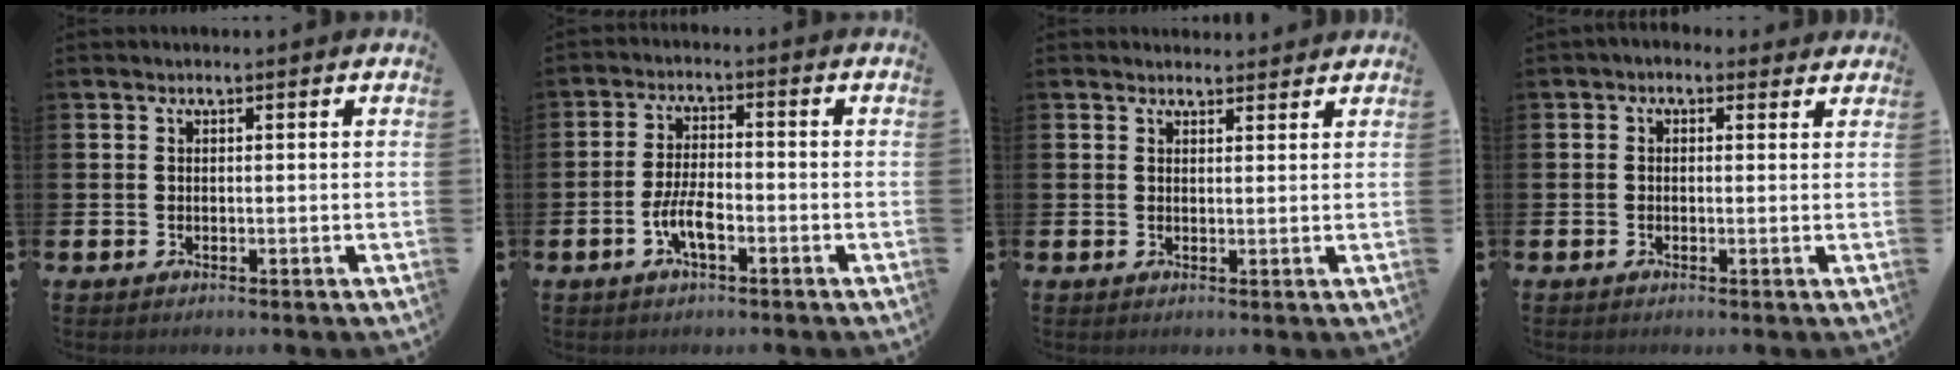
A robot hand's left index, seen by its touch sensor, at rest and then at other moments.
{"total": 4.7, "force": [-1.7, 1.7, 4.1], "torque": [-0.092, 0.002, -0.037]}
{"total": 1.7, "force": [1.6, 0.4, -0.1], "torque": [0.008, -0.008, 0.028]}
{"total": 0.9, "force": [0.2, 0.7, 0.5], "torque": [-0.008, 0.004, 0.001]}